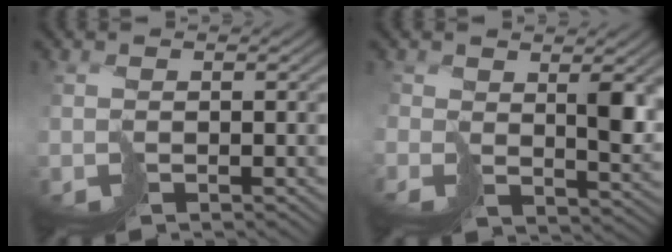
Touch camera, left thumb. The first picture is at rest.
{"total": 3.4, "force": [1.8, 2.1, 1.9], "torque": [-0.042, -0.020, 0.044]}